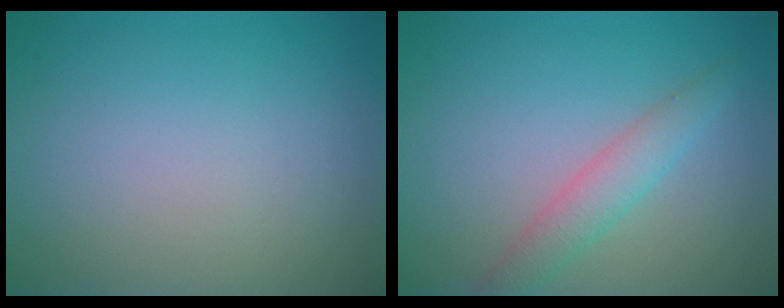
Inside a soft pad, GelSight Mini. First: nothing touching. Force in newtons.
{"total": 2.7, "press": 2.7, "slide": 0.1}